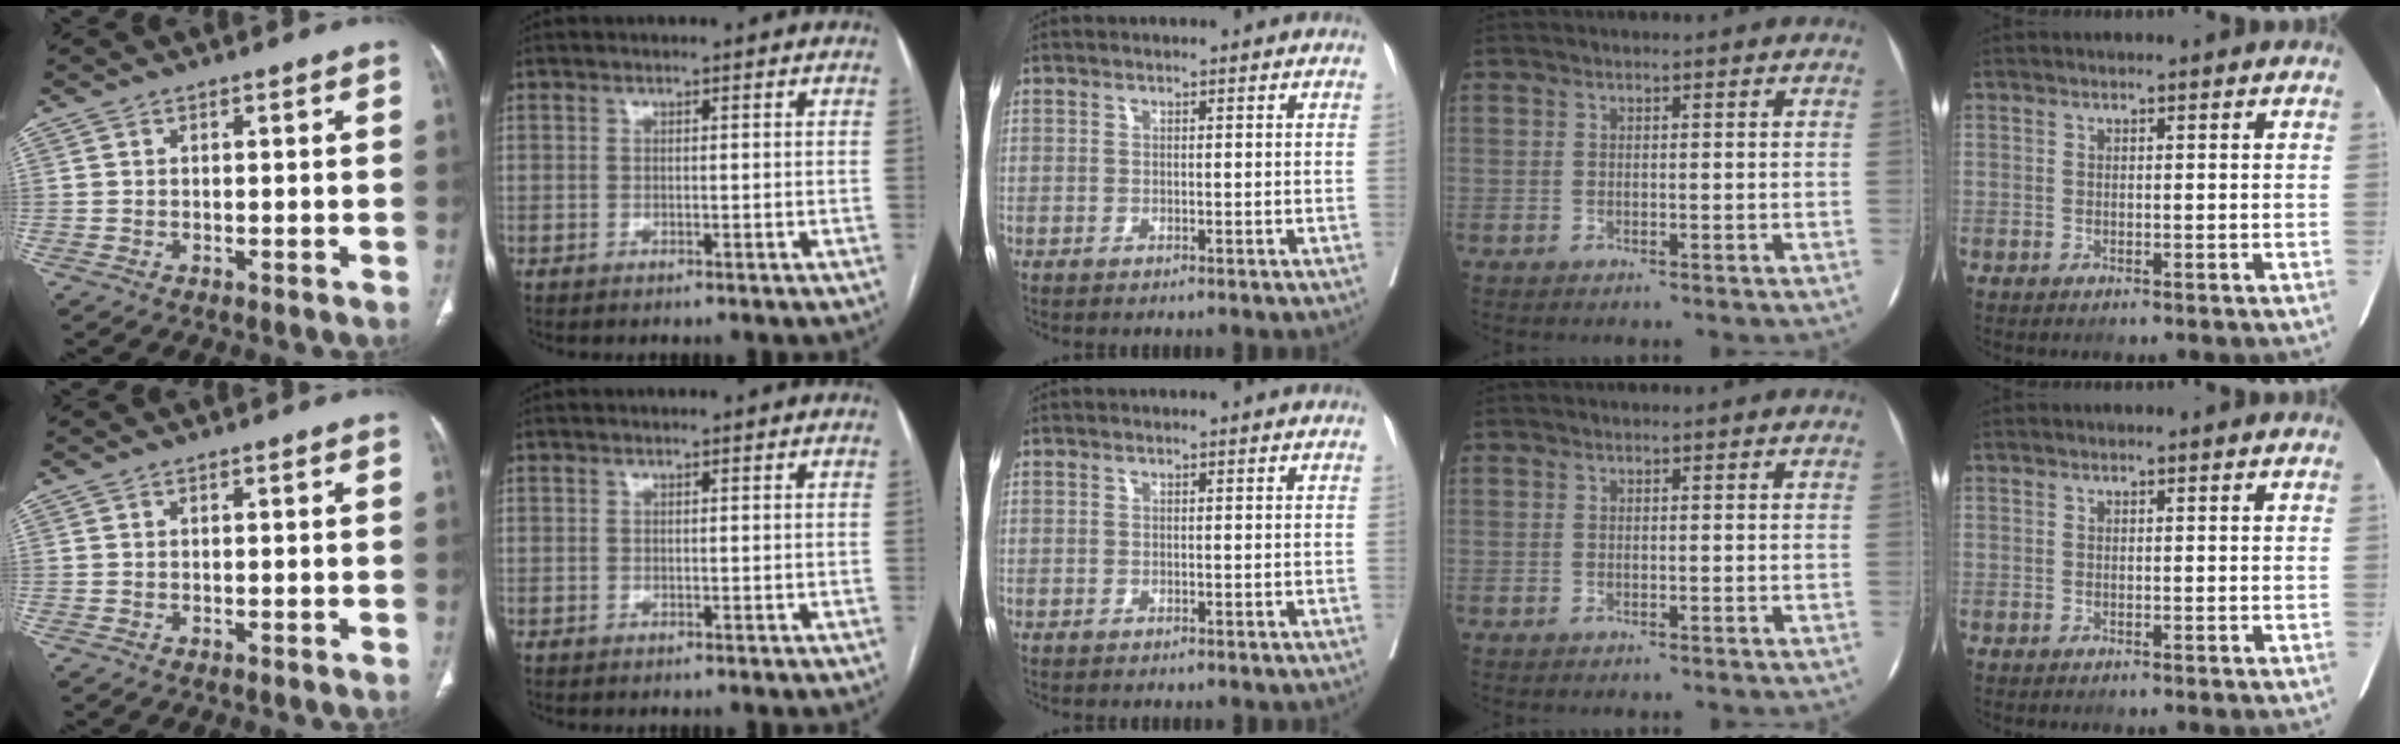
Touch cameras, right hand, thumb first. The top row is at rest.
{}